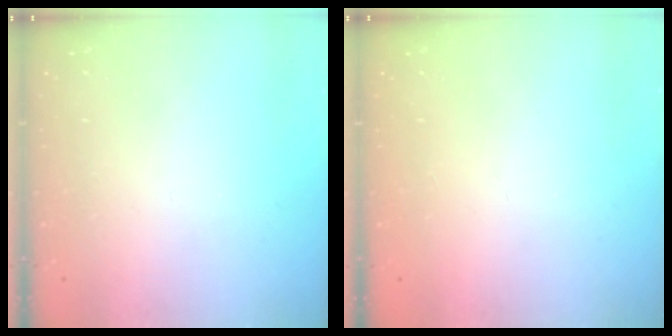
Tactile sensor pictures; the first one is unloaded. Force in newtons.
{"total": 1.4, "press": 1.2, "slide": 0.7}